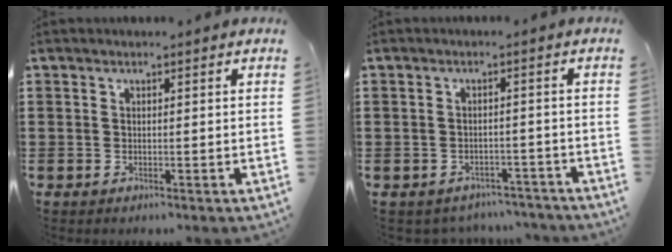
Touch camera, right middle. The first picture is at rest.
{"total": 2.3, "force": [-2.3, 0.5, -0.2], "torque": [-0.006, -0.001, -0.050]}